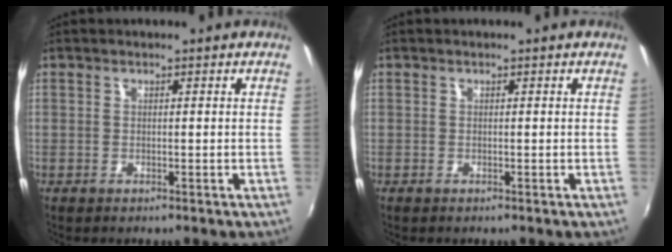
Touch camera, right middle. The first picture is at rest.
{"total": 0.0}